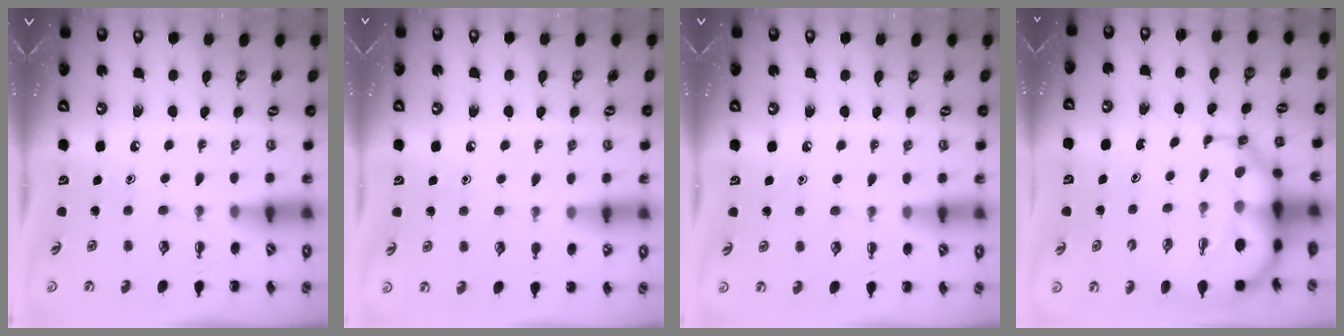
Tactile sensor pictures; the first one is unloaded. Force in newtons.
{"total": 5.0, "press": 4.7, "slide": 1.5}
{"total": 6.4, "press": 6.1, "slide": 2.0}
{"total": 7.2, "press": 6.8, "slide": 2.2}